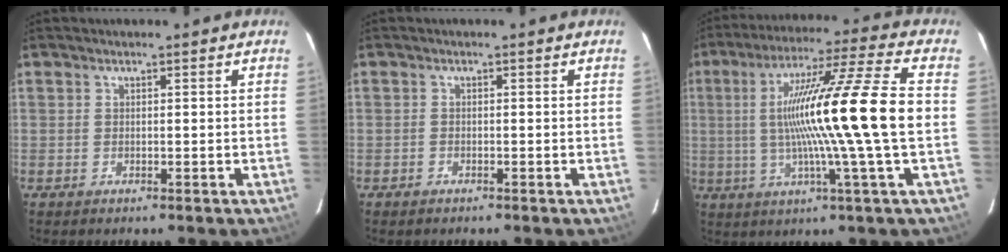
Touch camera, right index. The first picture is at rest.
{"total": 1.1, "force": [-0.7, 0.7, 0.5], "torque": [-0.015, 0.001, -0.011]}
{"total": 20.0, "force": [-0.2, -1.7, 20.0], "torque": [-0.344, 0.006, -0.018]}